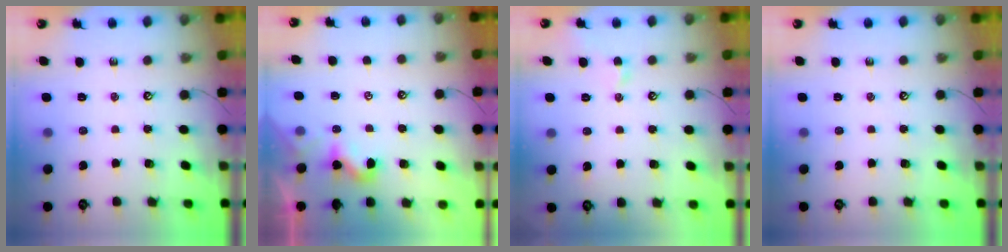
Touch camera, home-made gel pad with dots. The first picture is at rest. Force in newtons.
{"total": 2.1, "press": 2.1, "slide": 0.2}
{"total": 1.1, "press": 1.0, "slide": 0.1}
{"total": 0.0}